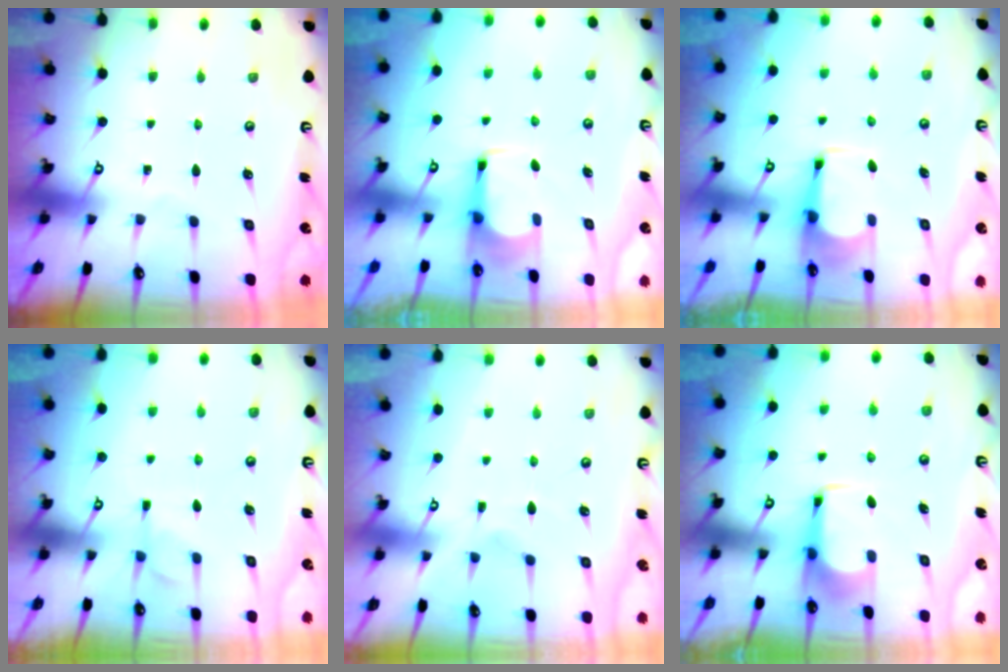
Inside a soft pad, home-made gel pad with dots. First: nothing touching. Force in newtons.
{"total": 2.5, "press": 2.5, "slide": 0.4}
{"total": 1.7, "press": 1.5, "slide": 0.9}
{"total": 1.3, "press": 0.7, "slide": 1.2}
{"total": 2.5, "press": 2.1, "slide": 1.3}
{"total": 1.7, "press": 1.6, "slide": 0.5}